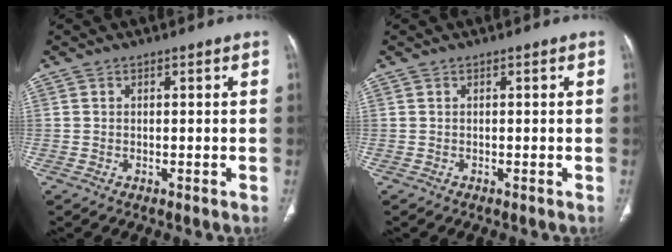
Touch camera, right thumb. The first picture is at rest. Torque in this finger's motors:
{"motor_torque": [0.00, 0.00, 0.00, 0.00, 0.00]}